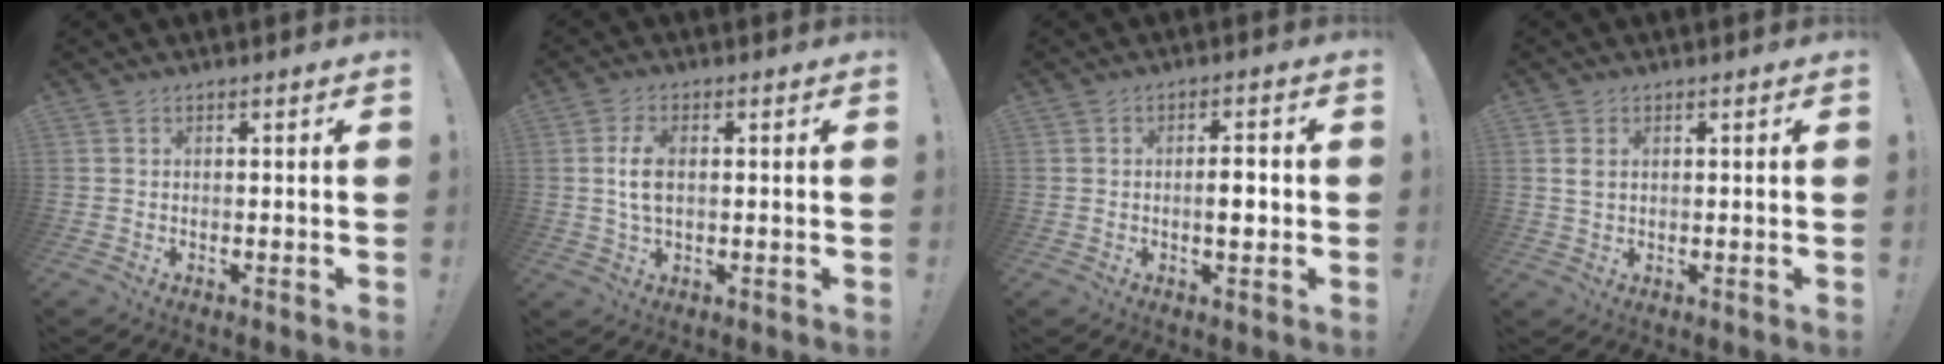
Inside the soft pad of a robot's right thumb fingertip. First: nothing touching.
{"total": 5.9, "force": [0.5, 3.1, 5.0], "torque": [-0.089, -0.001, 0.005]}
{"total": 4.7, "force": [-0.7, 1.6, 4.4], "torque": [-0.057, 0.000, -0.018]}
{"total": 2.5, "force": [0.9, 1.5, 1.7], "torque": [-0.030, 0.002, 0.017]}